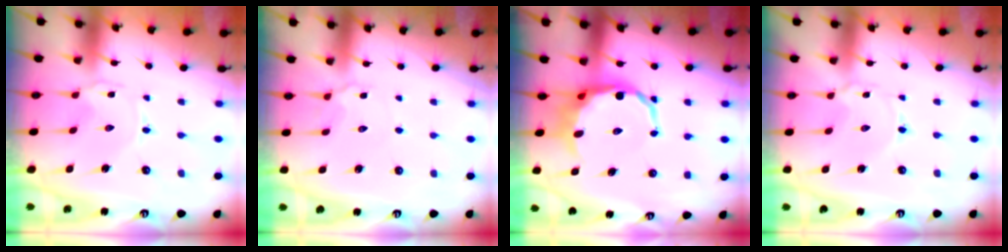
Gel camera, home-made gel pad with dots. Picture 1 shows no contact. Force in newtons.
{"total": 5.4, "press": 5.4, "slide": 0.8}
{"total": 10.5, "press": 10.0, "slide": 3.0}
{"total": 1.7, "press": 1.7, "slide": 0.3}